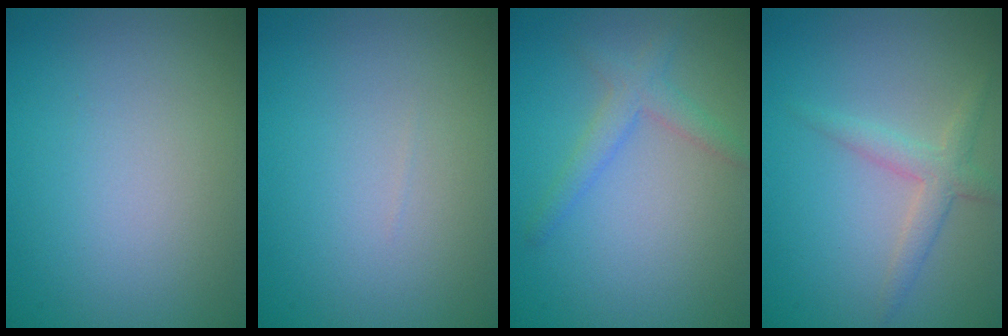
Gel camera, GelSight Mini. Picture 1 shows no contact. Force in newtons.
{"total": 0.0}
{"total": 2.2, "press": 2.2, "slide": 0.1}
{"total": 2.4, "press": 2.4, "slide": 0.1}